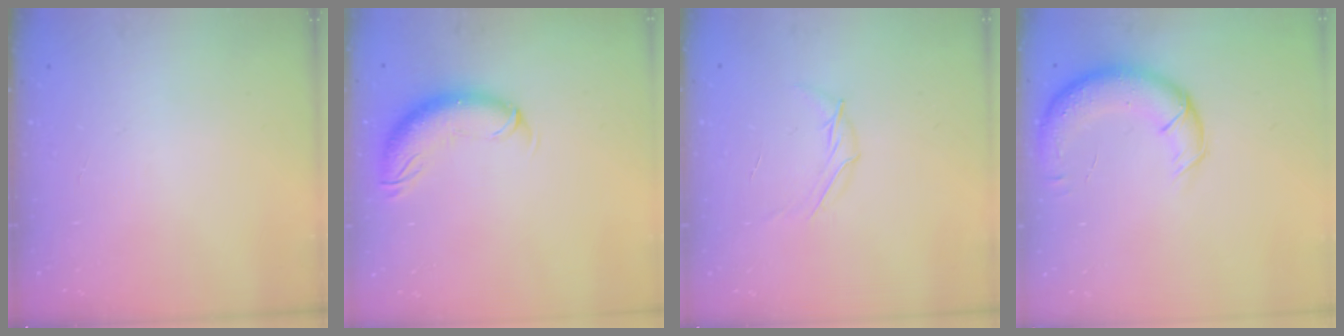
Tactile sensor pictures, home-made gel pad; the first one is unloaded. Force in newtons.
{"total": 10.6, "press": 10.4, "slide": 2.2}
{"total": 5.7, "press": 5.6, "slide": 0.7}
{"total": 14.1, "press": 13.5, "slide": 3.8}